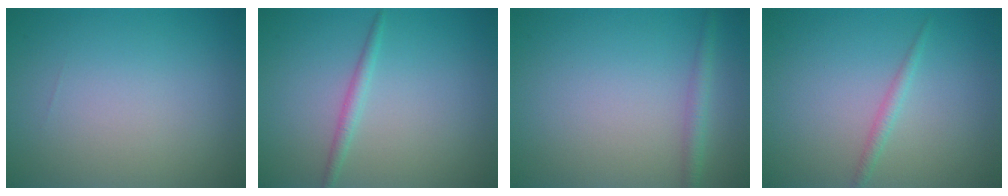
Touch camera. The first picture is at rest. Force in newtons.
{"total": 1.3, "press": 1.3, "slide": 0.1}
{"total": 1.6, "press": 1.6, "slide": 0.0}
{"total": 1.2, "press": 1.2, "slide": 0.0}